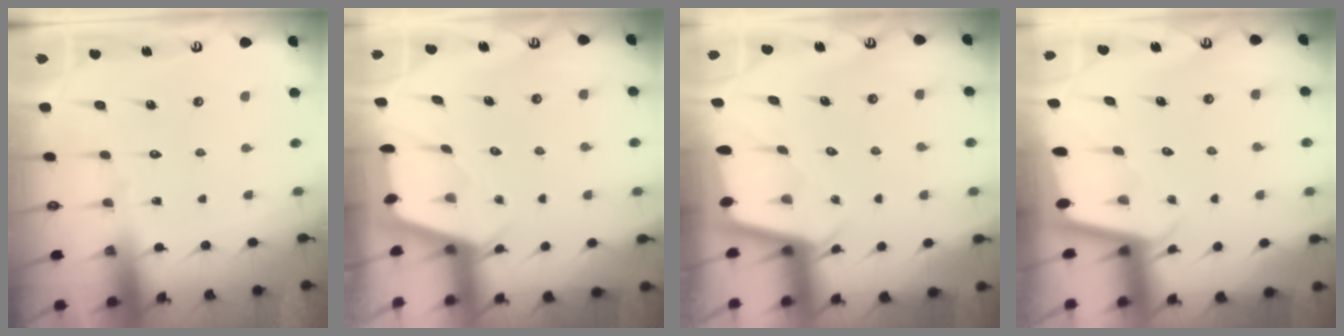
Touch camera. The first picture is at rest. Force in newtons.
{"total": 2.5, "press": 2.5, "slide": 0.2}
{"total": 2.0, "press": 2.0, "slide": 0.2}
{"total": 2.1, "press": 2.1, "slide": 0.1}